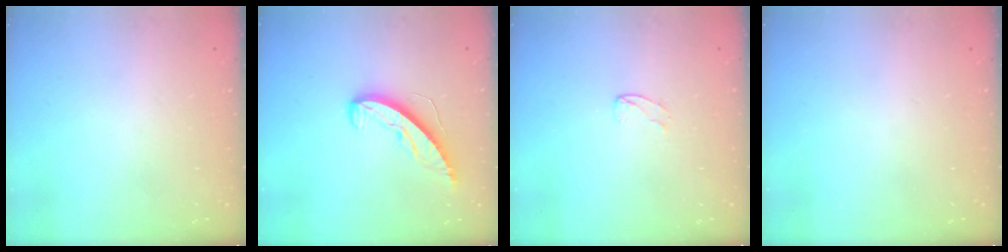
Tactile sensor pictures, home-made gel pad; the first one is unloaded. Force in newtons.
{"total": 8.4, "press": 8.4, "slide": 0.6}
{"total": 4.2, "press": 4.2, "slide": 0.4}
{"total": 0.0}